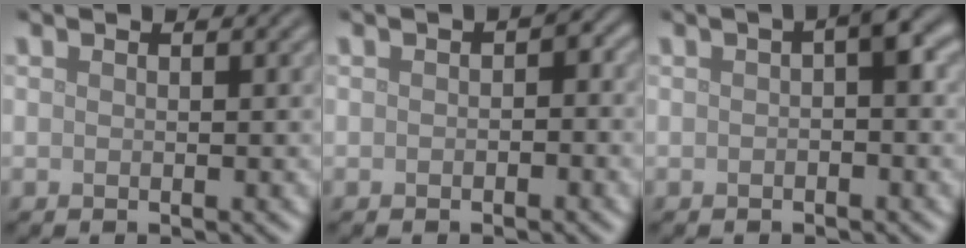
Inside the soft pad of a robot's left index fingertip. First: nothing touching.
{"total": 1.5, "force": [-0.2, 0.9, 1.2], "torque": [-0.013, 0.002, -0.003]}
{"total": 2.1, "force": [0.1, 0.6, 2.1], "torque": [-0.028, 0.010, 0.000]}